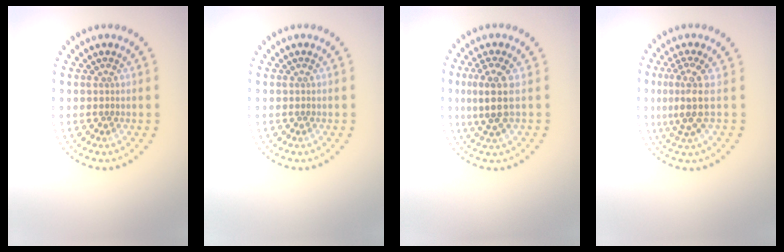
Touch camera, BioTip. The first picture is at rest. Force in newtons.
{"total": 0.0}
{"total": 3.4, "press": 3.0, "slide": 1.7}
{"total": 3.4, "press": 2.5, "slide": 2.3}